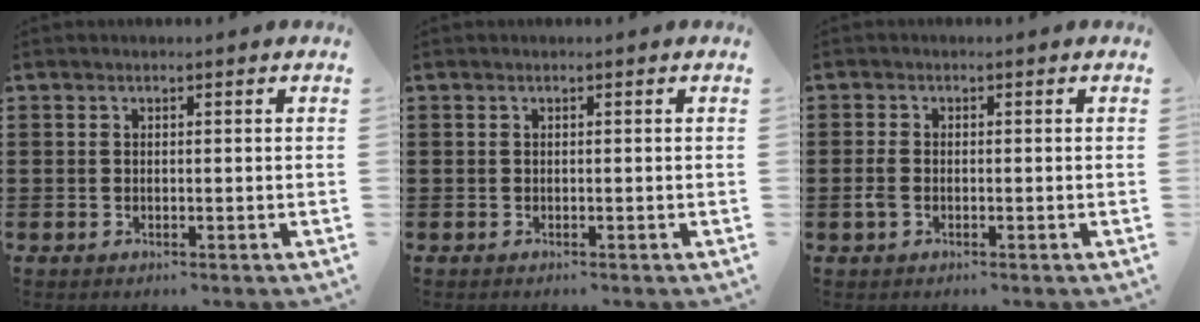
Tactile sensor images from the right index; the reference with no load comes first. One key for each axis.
{"total": 0.0}
{"total": 1.9, "fx": -0.6, "fy": 1.0, "fz": 1.5, "tx": -0.044, "ty": -0.005, "tz": -0.016}